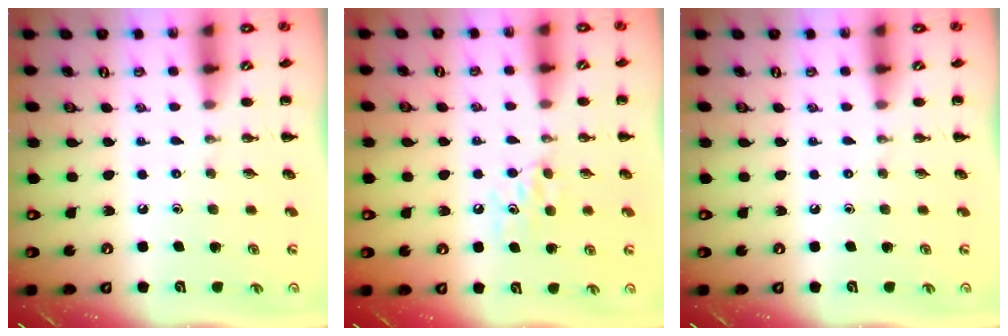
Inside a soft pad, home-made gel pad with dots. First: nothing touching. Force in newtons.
{"total": 6.0, "press": 5.8, "slide": 1.5}
{"total": 0.0}